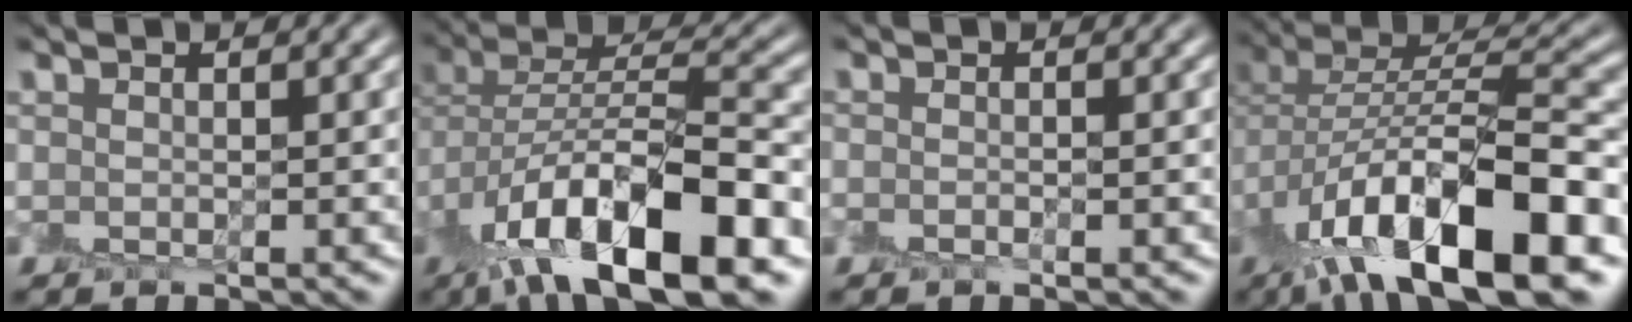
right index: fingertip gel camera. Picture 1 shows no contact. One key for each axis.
{"total": 13.2, "fx": -7.3, "fy": 4.8, "fz": 9.9, "tx": -0.166, "ty": -0.008, "tz": -0.131}
{"total": 0.8, "fx": -0.7, "fy": 0.1, "fz": 0.3, "tx": -0.004, "ty": -0.002, "tz": -0.017}
{"total": 14.5, "fx": -8.0, "fy": 5.5, "fz": 10.8, "tx": -0.173, "ty": -0.001, "tz": -0.140}